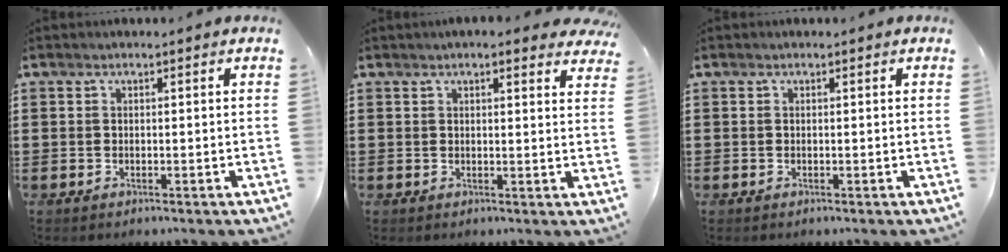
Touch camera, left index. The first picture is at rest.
{"total": 2.8, "force": [2.4, 0.7, 1.1], "torque": [-0.029, -0.001, 0.044]}
{"total": 0.0}